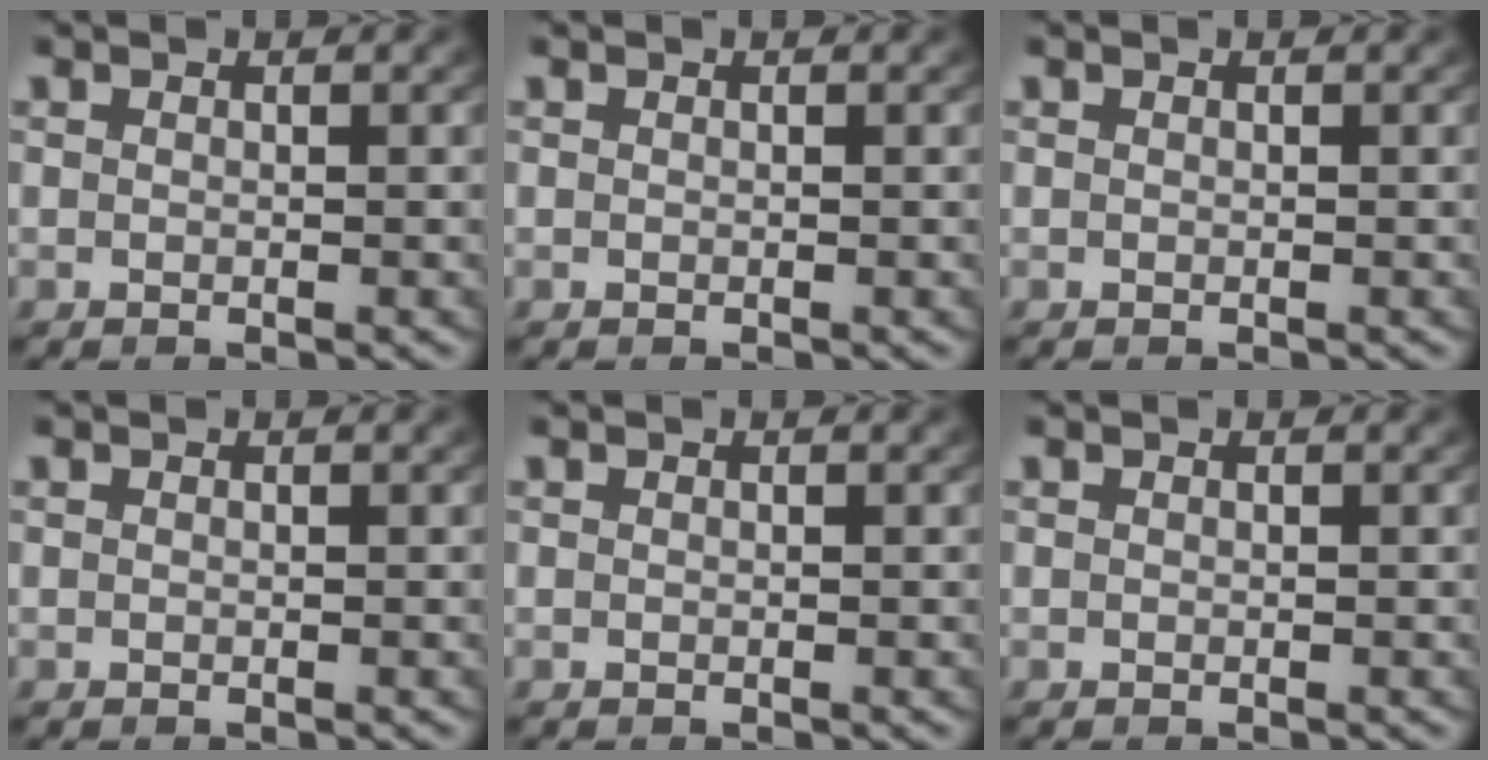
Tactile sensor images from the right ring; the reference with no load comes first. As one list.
[{"total": 0.0}, {"total": 0.0}, {"total": 0.0}, {"total": 0.0}, {"total": 0.0}]